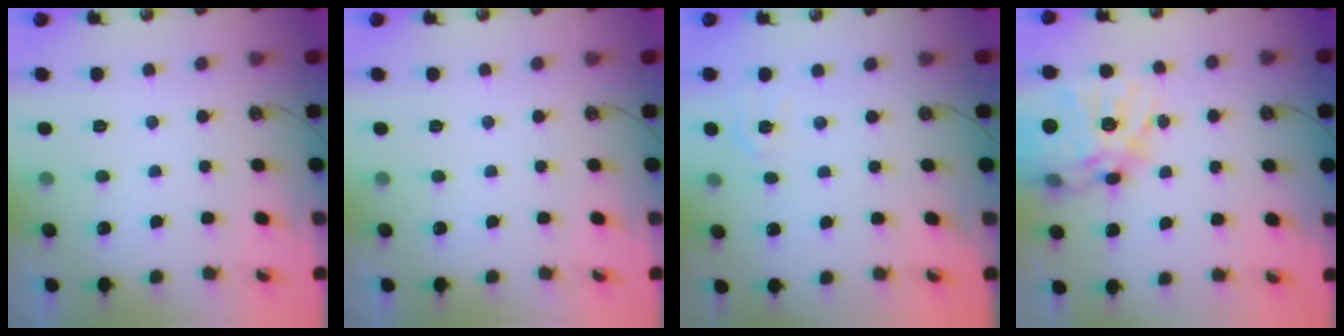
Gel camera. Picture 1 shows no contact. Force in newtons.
{"total": 0.0}
{"total": 3.7, "press": 3.7, "slide": 0.4}
{"total": 23.3, "press": 23.2, "slide": 2.1}